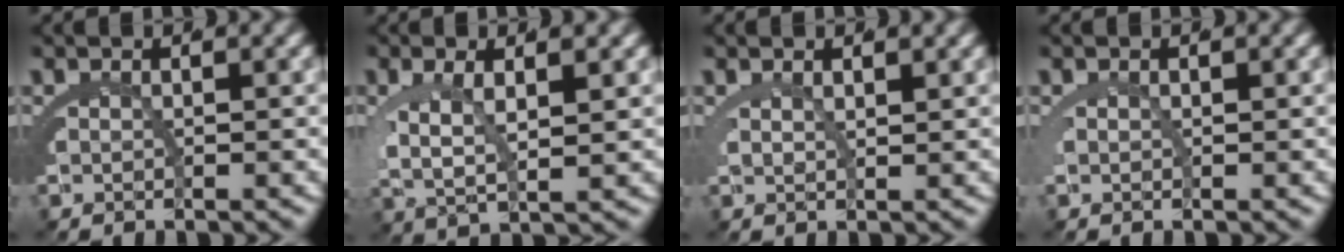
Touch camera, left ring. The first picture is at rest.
{"total": 4.8, "force": [-0.1, 2.9, 3.8], "torque": [-0.080, -0.001, -0.002]}
{"total": 1.0, "force": [0.6, 0.7, 0.3], "torque": [-0.004, 0.001, 0.008]}
{"total": 0.7, "force": [-0.1, 0.7, 0.0], "torque": [-0.001, 0.003, -0.009]}